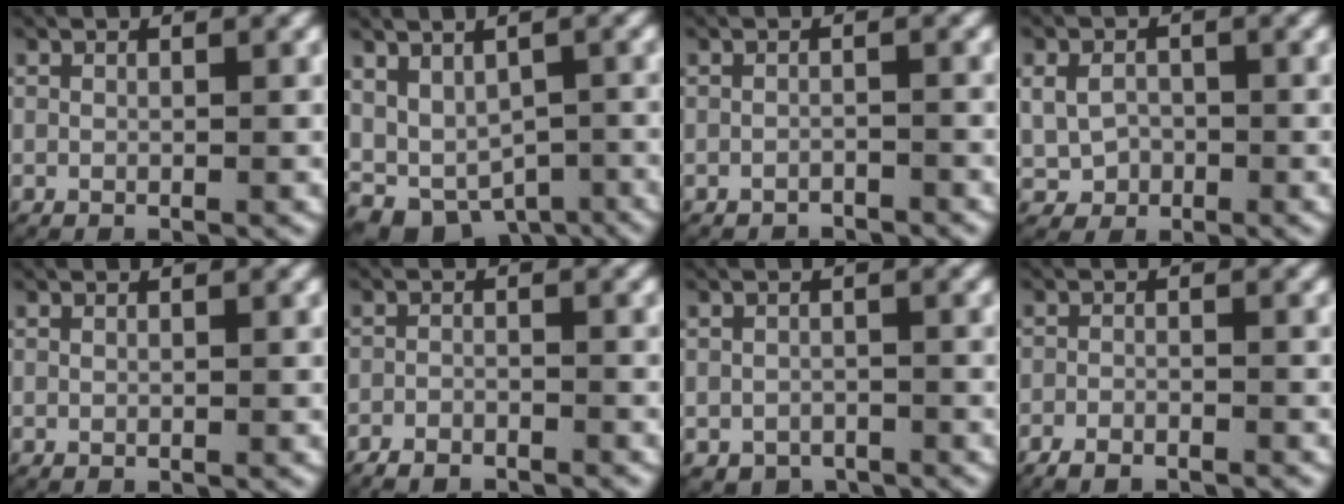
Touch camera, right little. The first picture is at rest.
{"total": 9.5, "force": [-5.1, 6.8, 4.2], "torque": [-0.091, -0.052, -0.070]}
{"total": 1.6, "force": [-1.5, 0.2, 0.0], "torque": [0.006, -0.003, -0.027]}
{"total": 3.3, "force": [-0.4, 3.0, 1.4], "torque": [-0.032, -0.018, 0.004]}
{"total": 0.0}
{"total": 2.5, "force": [-2.4, 0.8, 0.3], "torque": [-0.007, -0.006, -0.044]}
{"total": 3.4, "force": [-2.4, 2.4, 0.4], "torque": [-0.001, -0.013, -0.036]}
{"total": 2.6, "force": [-2.4, 0.9, 0.6], "torque": [-0.014, -0.006, -0.043]}